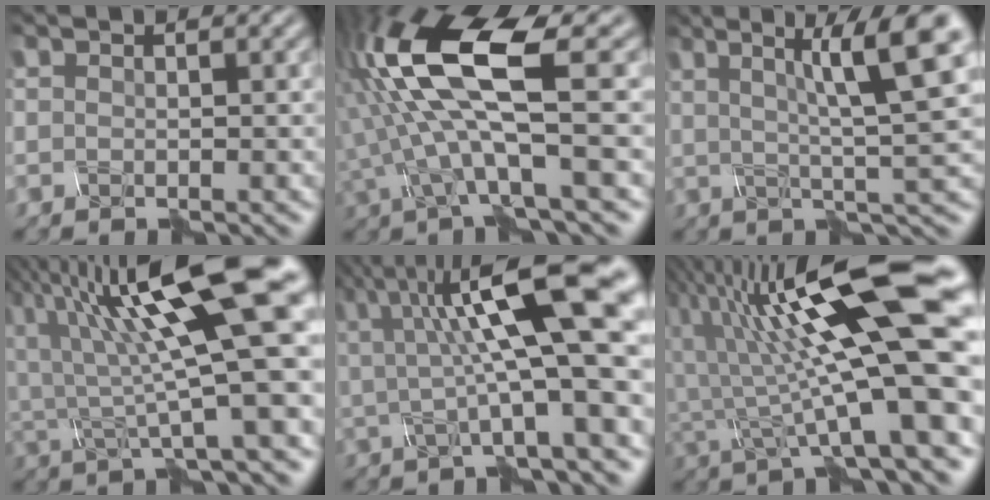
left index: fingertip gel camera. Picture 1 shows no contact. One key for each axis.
{"total": 7.3, "fx": -1.0, "fy": 1.2, "fz": 7.1, "tx": -0.188, "ty": -0.014, "tz": 0.020}
{"total": 6.9, "fx": 1.4, "fy": 0.2, "fz": 6.7, "tx": -0.119, "ty": -0.009, "tz": 0.054}
{"total": 10.4, "fx": 2.9, "fy": 1.3, "fz": 9.9, "tx": -0.193, "ty": -0.014, "tz": 0.085}
{"total": 9.9, "fx": 1.0, "fy": 2.0, "fz": 9.6, "tx": -0.180, "ty": -0.019, "tz": 0.049}
{"total": 12.5, "fx": 1.6, "fy": 1.2, "fz": 12.3, "tx": -0.213, "ty": -0.020, "tz": 0.067}